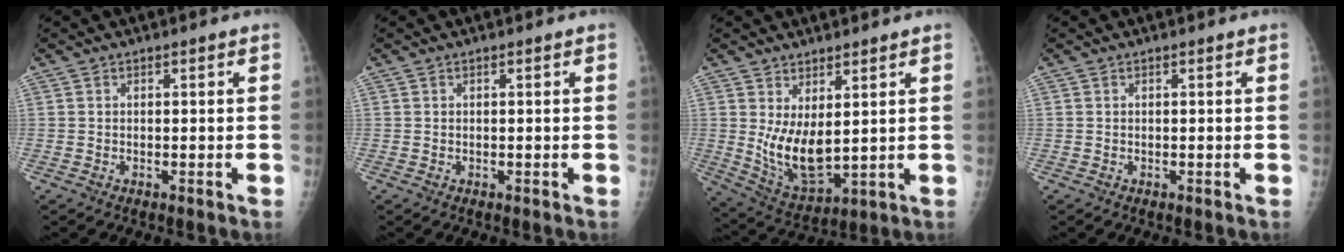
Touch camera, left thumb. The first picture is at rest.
{"total": 0.0}
{"total": 9.5, "force": [2.0, 4.3, 8.2], "torque": [-0.138, -0.036, 0.056]}
{"total": 0.0}